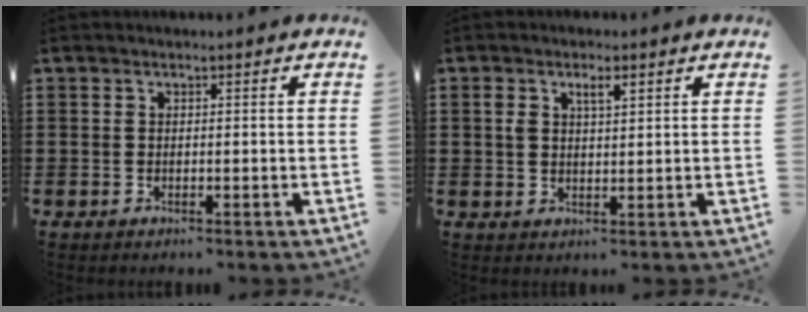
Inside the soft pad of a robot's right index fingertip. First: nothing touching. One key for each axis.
{"total": 2.9, "fx": 1.2, "fy": 1.2, "fz": 2.3, "tx": -0.049, "ty": 0.008, "tz": 0.020}